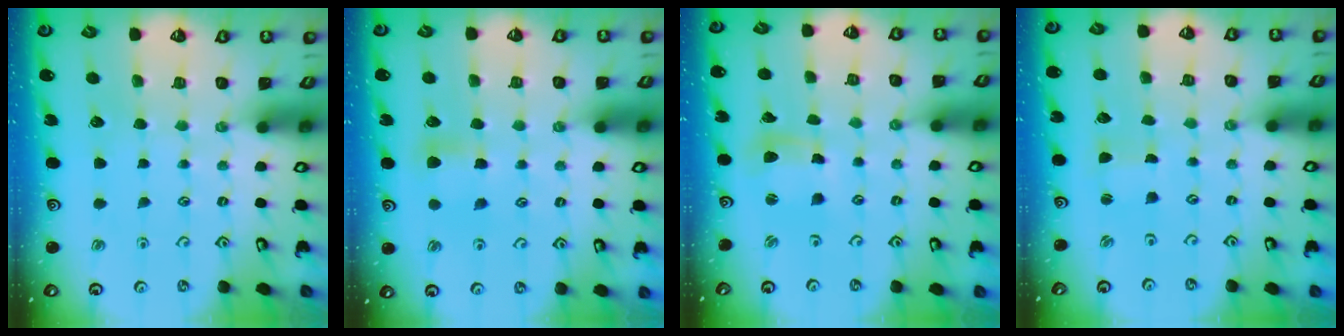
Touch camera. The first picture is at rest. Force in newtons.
{"total": 5.7, "press": 5.6, "slide": 0.9}
{"total": 6.7, "press": 6.6, "slide": 1.1}
{"total": 1.2, "press": 1.2, "slide": 0.1}